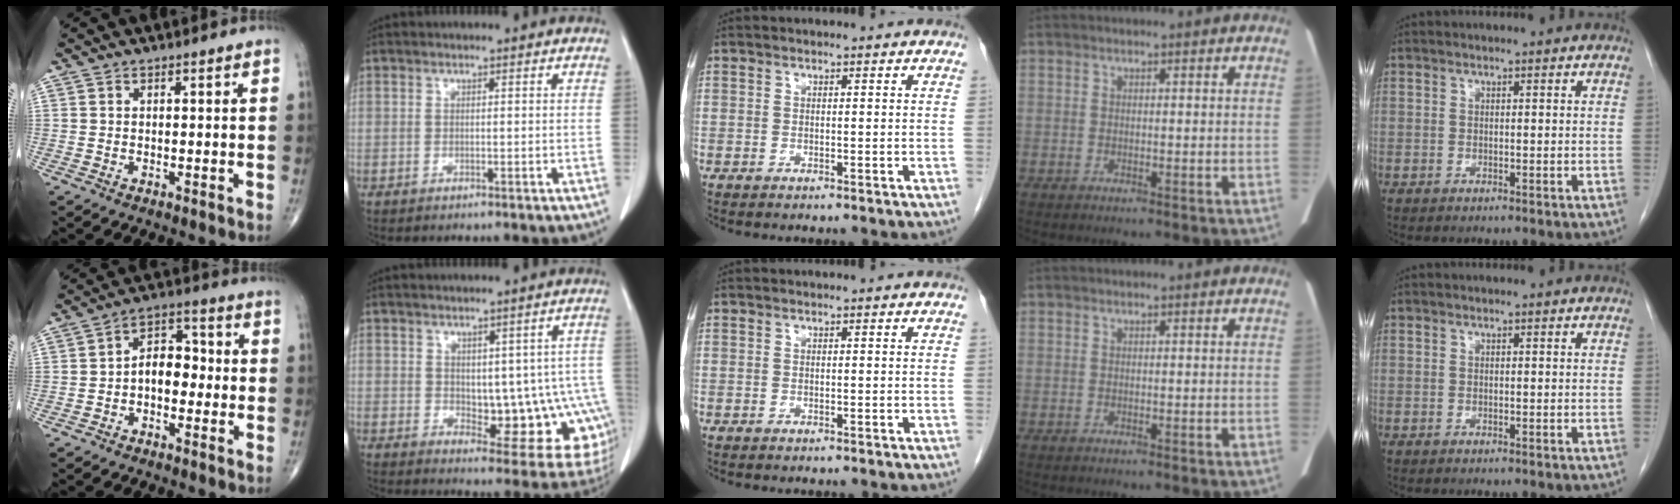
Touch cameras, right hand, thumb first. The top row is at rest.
{"thumb": {"total": 7.4, "force": [-1.1, 4.9, 5.5], "torque": [-0.062, 0.031, -0.031]}, "index": {"total": 12.7, "force": [-0.7, 6.2, 11.1], "torque": [-0.107, 0.012, 0.008]}}